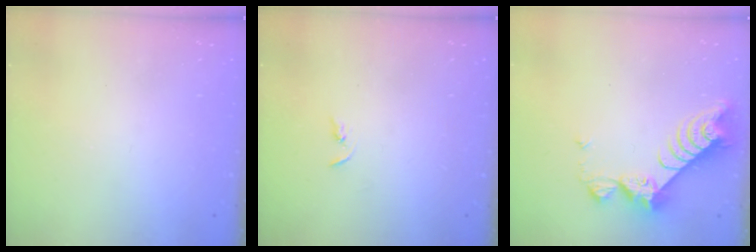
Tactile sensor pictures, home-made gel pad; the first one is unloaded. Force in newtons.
{"total": 2.2, "press": 2.2, "slide": 0.2}
{"total": 8.8, "press": 8.7, "slide": 0.9}